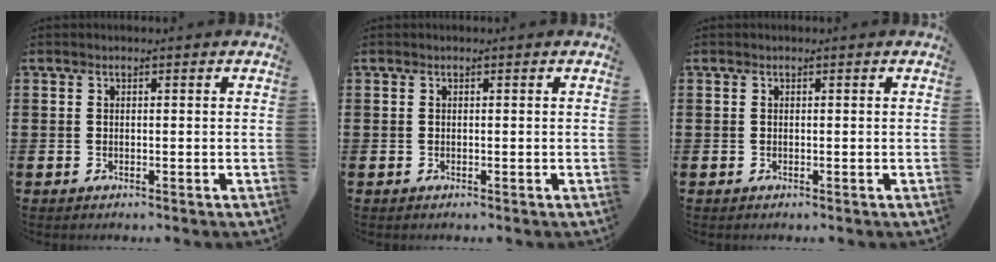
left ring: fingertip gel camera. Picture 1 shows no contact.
{"total": 0.0}
{"total": 0.0}